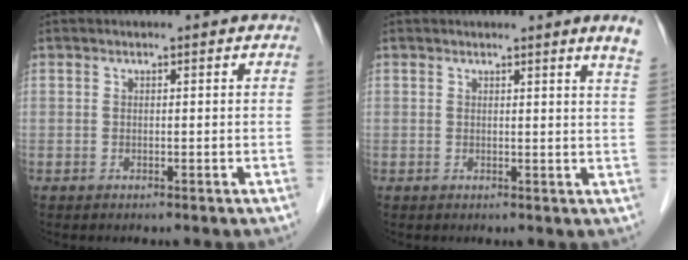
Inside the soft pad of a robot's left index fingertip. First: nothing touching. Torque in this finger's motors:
{"motor_torque": [0.44, -0.12, 0.11, 0.04]}